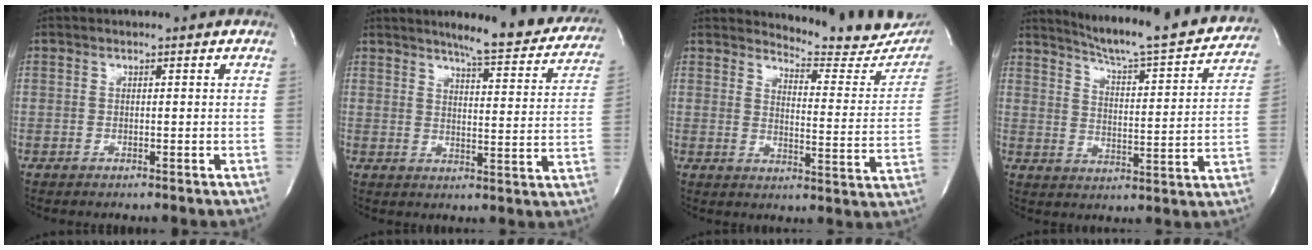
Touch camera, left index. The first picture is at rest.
{"total": 14.8, "force": [13.2, 2.1, 6.4], "torque": [-0.068, -0.034, 0.147]}
{"total": 14.0, "force": [13.7, 2.1, 1.8], "torque": [-0.009, -0.076, 0.146]}
{"total": 20.2, "force": [18.6, 1.5, 7.7], "torque": [-0.114, -0.044, 0.241]}